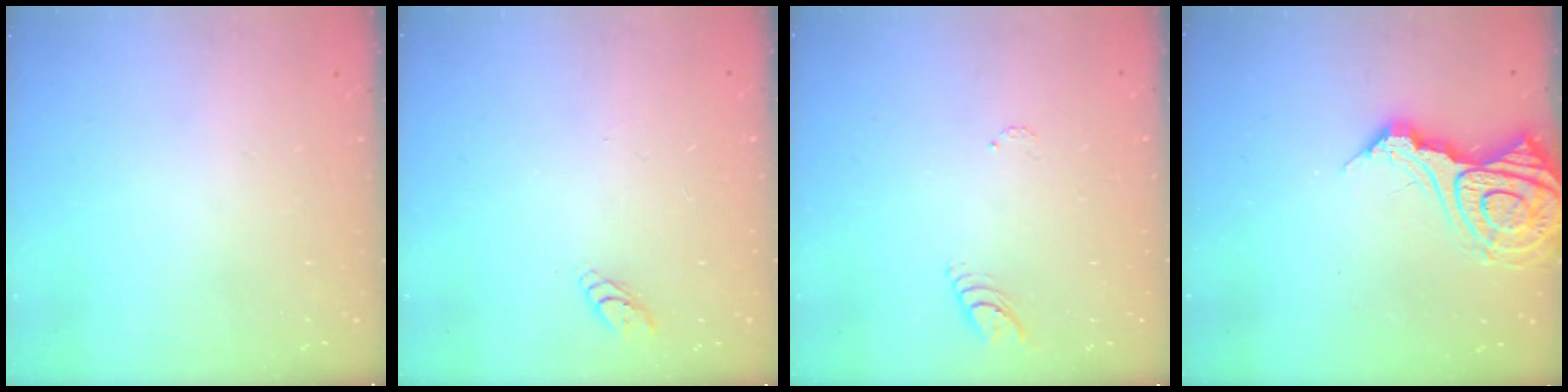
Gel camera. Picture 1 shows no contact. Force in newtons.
{"total": 3.3, "press": 3.3, "slide": 0.3}
{"total": 4.8, "press": 4.8, "slide": 0.4}
{"total": 16.2, "press": 16.1, "slide": 2.0}